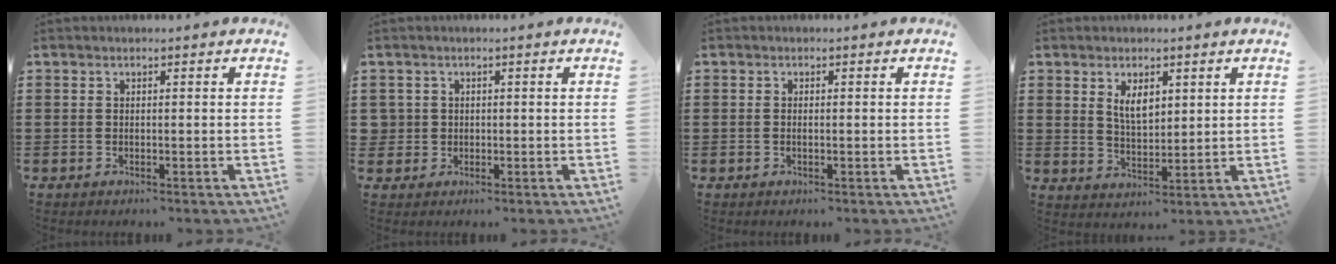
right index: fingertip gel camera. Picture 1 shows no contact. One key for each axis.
{"total": 1.6, "fx": -0.1, "fy": 1.5, "fz": 0.2, "tx": -0.013, "ty": 0.006, "tz": -0.004}
{"total": 0.6, "fx": -0.2, "fy": 0.1, "fz": 0.6, "tx": -0.012, "ty": -0.004, "tz": -0.003}
{"total": 4.2, "fx": 2.1, "fy": 2.0, "fz": 3.1, "tx": -0.059, "ty": 0.004, "tz": 0.035}